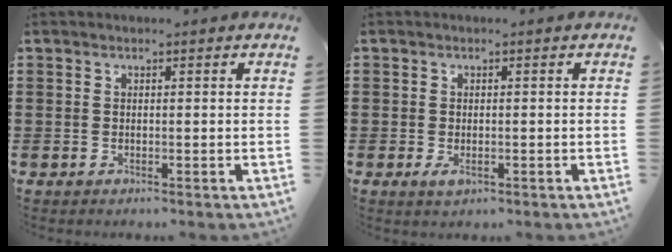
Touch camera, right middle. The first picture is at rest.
{"total": 1.6, "force": [-0.6, 1.0, 1.2], "torque": [-0.030, -0.004, -0.013]}